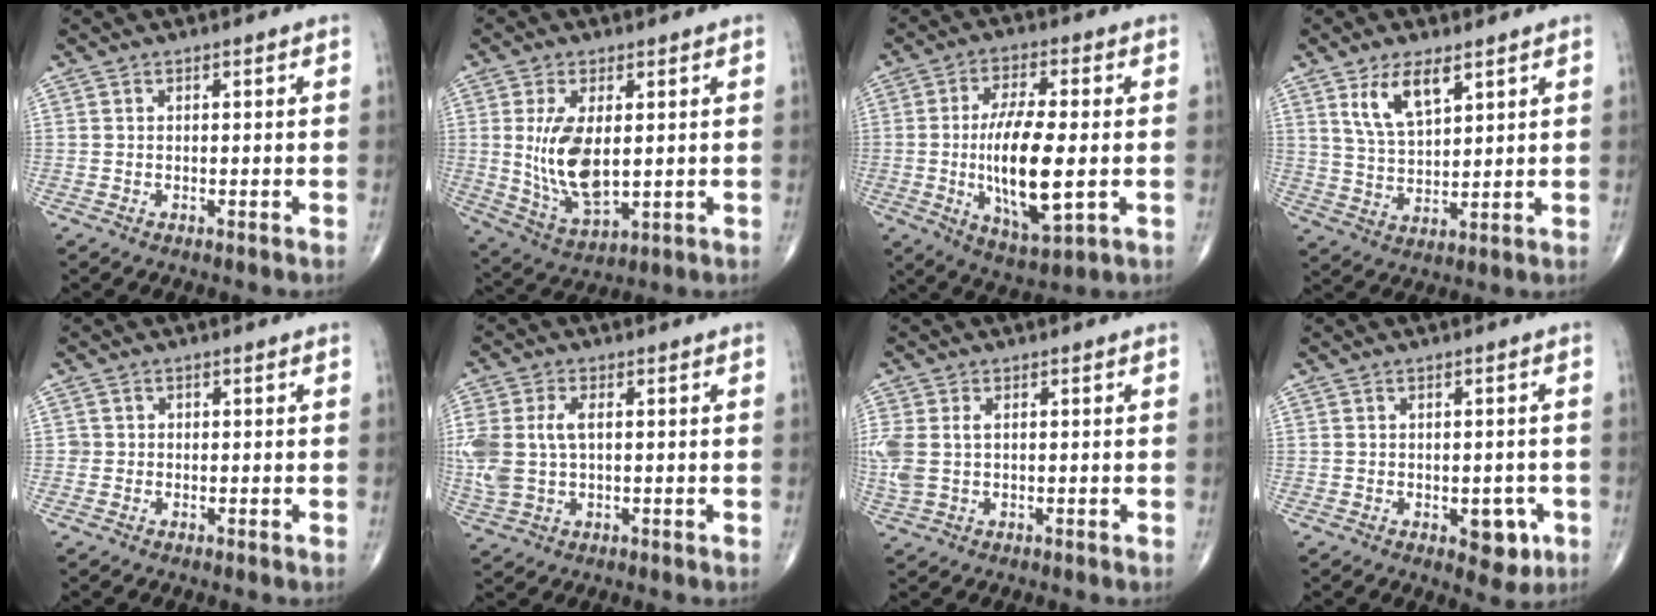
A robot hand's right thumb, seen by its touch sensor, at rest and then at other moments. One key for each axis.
{"total": 11.7, "fx": 1.1, "fy": 5.7, "fz": 10.2, "tx": -0.193, "ty": -0.021, "tz": 0.035}
{"total": 15.2, "fx": -1.5, "fy": 5.2, "fz": 14.2, "tx": -0.258, "ty": -0.008, "tz": -0.020}
{"total": 8.5, "fx": 4.7, "fy": 3.6, "fz": 6.2, "tx": -0.105, "ty": -0.026, "tz": 0.095}
{"total": 1.0, "fx": -0.1, "fy": 0.9, "fz": 0.0, "tx": 0.007, "ty": 0.005, "tz": -0.004}
{"total": 9.7, "fx": 0.9, "fy": 5.7, "fz": 7.8, "tx": -0.200, "ty": 0.008, "tz": 0.025}
{"total": 6.0, "fx": 0.5, "fy": 3.7, "fz": 4.7, "tx": -0.140, "ty": 0.013, "tz": 0.017}
{"total": 5.5, "fx": -1.9, "fy": 3.1, "fz": 4.1, "tx": -0.022, "ty": 0.001, "tz": -0.019}